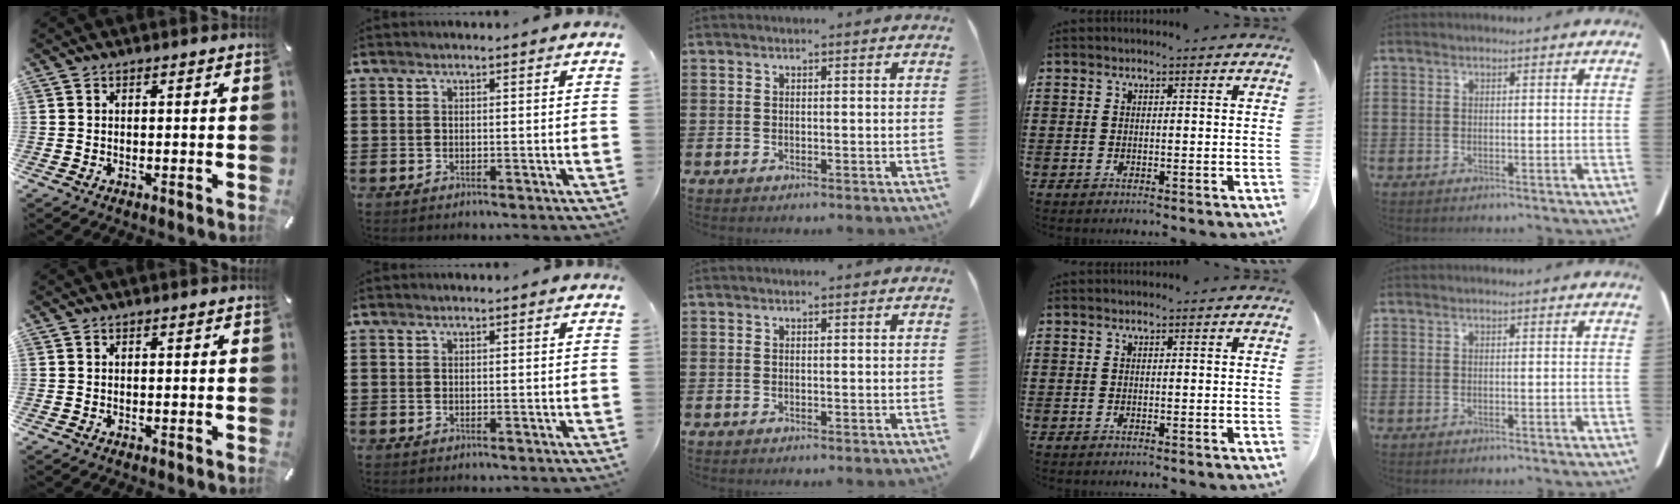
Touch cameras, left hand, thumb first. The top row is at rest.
{}